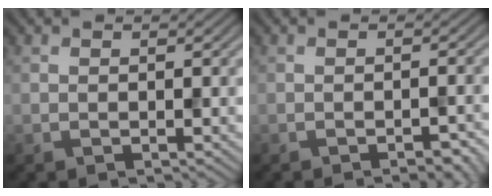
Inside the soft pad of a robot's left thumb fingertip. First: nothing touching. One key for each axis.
{"total": 2.3, "fx": -1.7, "fy": 0.5, "fz": 1.5, "tx": -0.017, "ty": 0.002, "tz": -0.023}